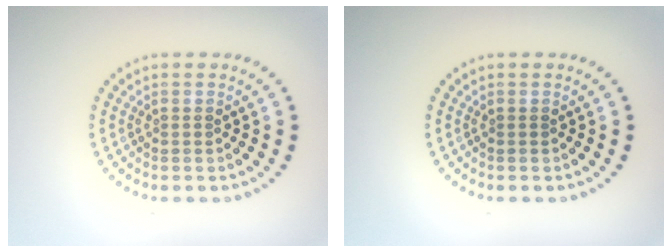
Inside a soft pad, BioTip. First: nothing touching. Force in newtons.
{"total": 0.0}